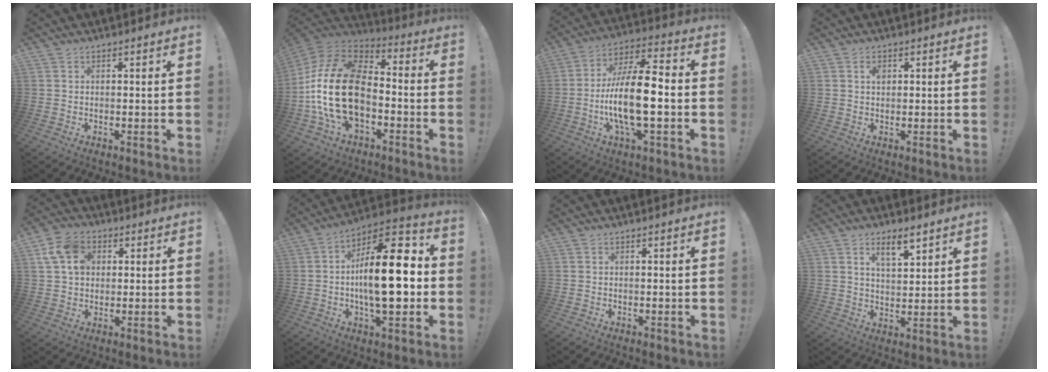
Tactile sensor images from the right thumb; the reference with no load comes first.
{"total": 24.2, "force": [-3.1, 14.7, 19.1], "torque": [-0.385, 0.033, -0.042]}
{"total": 17.9, "force": [-3.4, 5.6, 16.7], "torque": [-0.310, 0.004, -0.059]}
{"total": 1.6, "force": [0.5, 1.2, 1.0], "torque": [-0.006, -0.003, 0.004]}
{"total": 10.6, "force": [3.2, 8.2, 6.0], "torque": [-0.117, 0.009, 0.067]}
{"total": 21.9, "force": [-1.4, 9.0, 19.9], "torque": [-0.310, 0.000, -0.031]}
{"total": 0.0}
{"total": 7.9, "force": [5.1, 2.9, 5.4], "torque": [-0.080, -0.023, 0.087]}